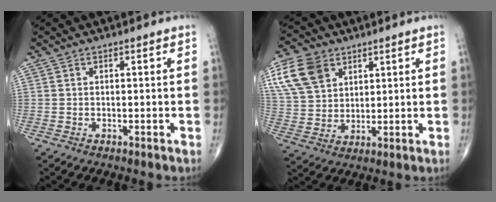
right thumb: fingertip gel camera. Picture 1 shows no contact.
{"total": 11.5, "force": [5.4, 8.1, 6.1], "torque": [-0.108, -0.010, 0.108]}